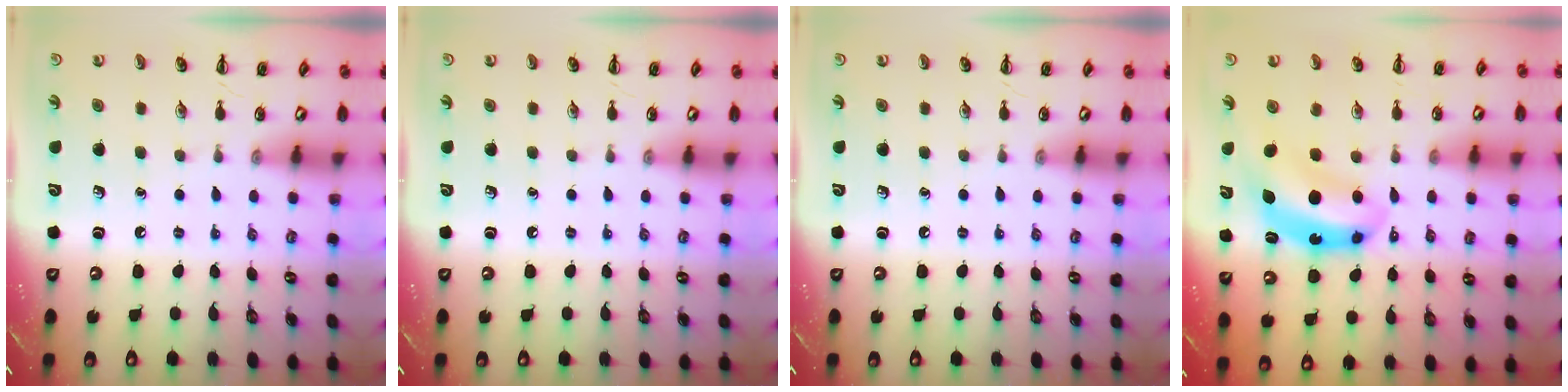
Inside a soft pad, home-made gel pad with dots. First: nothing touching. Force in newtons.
{"total": 0.0}
{"total": 0.0}
{"total": 7.9, "press": 7.6, "slide": 1.8}